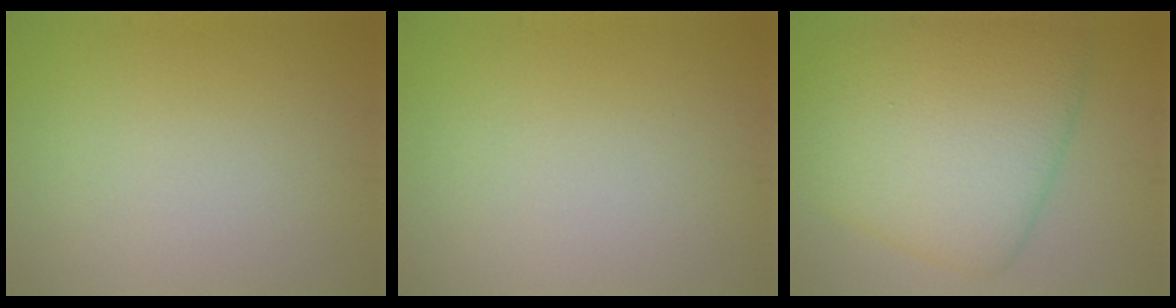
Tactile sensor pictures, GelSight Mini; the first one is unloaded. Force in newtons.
{"total": 0.0}
{"total": 10.6, "press": 10.6, "slide": 0.2}